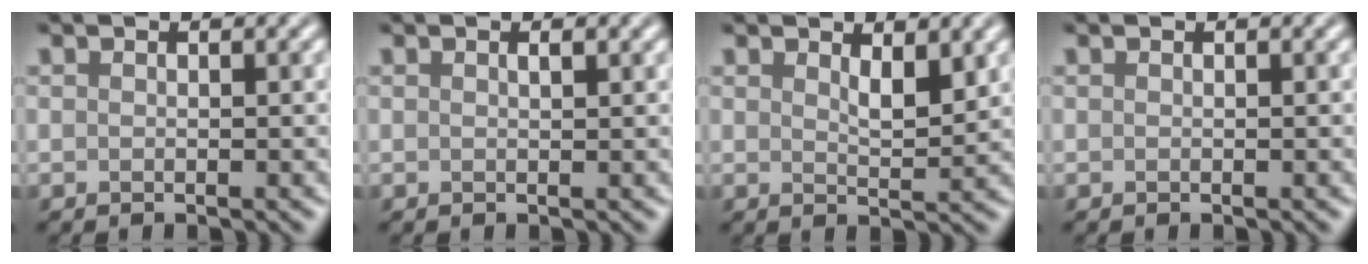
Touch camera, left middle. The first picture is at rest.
{"total": 0.8, "force": [0.4, 0.3, 0.6], "torque": [-0.002, -0.001, 0.004]}
{"total": 2.2, "force": [1.2, 0.5, 1.7], "torque": [-0.028, -0.007, 0.030]}
{"total": 0.0}